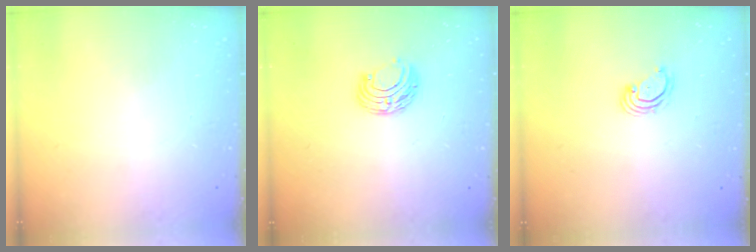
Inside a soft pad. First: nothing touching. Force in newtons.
{"total": 7.6, "press": 7.5, "slide": 0.6}
{"total": 3.0, "press": 3.0, "slide": 0.2}